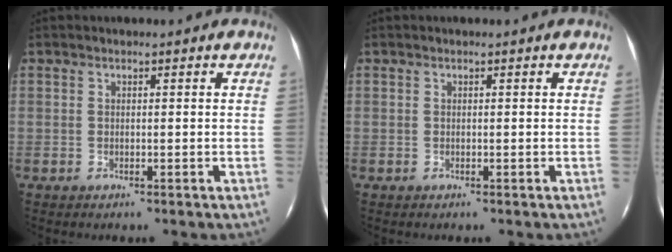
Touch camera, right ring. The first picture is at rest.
{"total": 0.0}